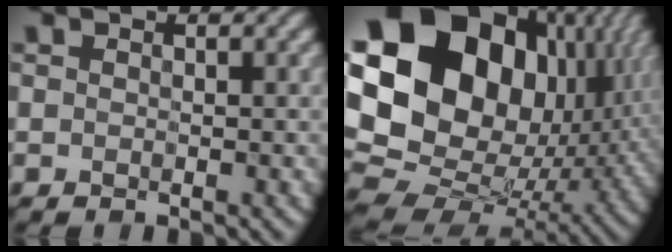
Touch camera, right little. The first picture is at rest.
{"total": 22.9, "force": [5.4, 17.7, 13.5], "torque": [-0.320, 0.031, 0.115]}